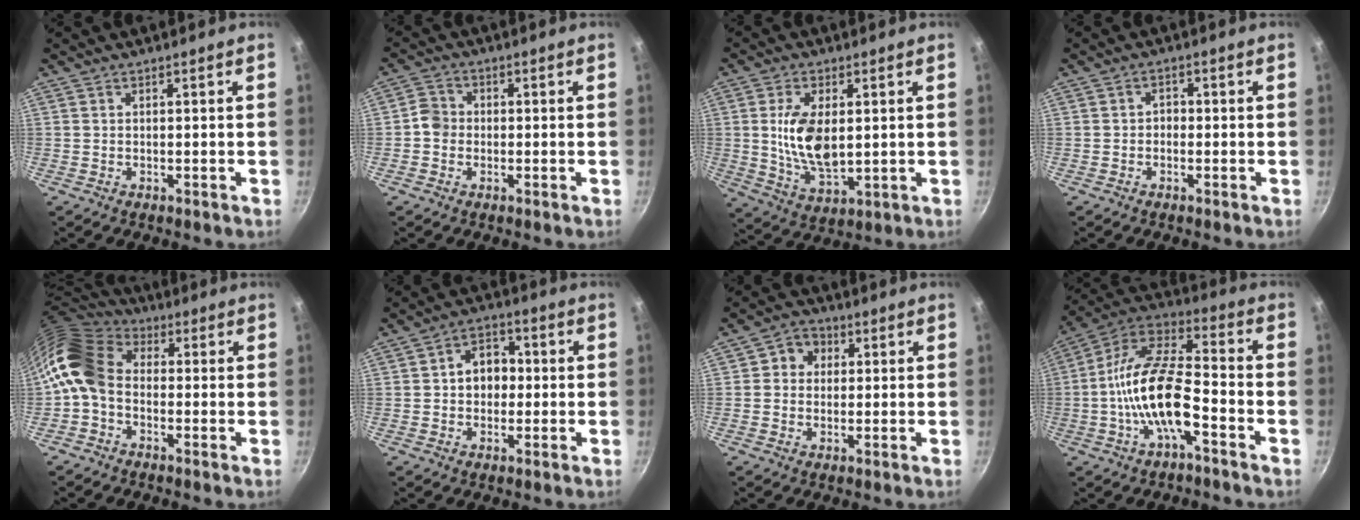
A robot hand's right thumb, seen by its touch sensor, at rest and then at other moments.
{"total": 3.6, "force": [-0.7, 3.2, 1.4], "torque": [-0.011, 0.012, -0.025]}
{"total": 11.5, "force": [1.3, 6.0, 9.6], "torque": [-0.176, -0.013, 0.033]}
{"total": 1.6, "force": [-0.5, 1.3, 0.8], "torque": [-0.006, 0.008, -0.012]}
{"total": 12.0, "force": [-2.1, 8.9, 7.8], "torque": [-0.141, 0.042, -0.066]}
{"total": 7.2, "force": [0.1, 5.6, 4.4], "torque": [-0.027, 0.016, -0.004]}
{"total": 5.7, "force": [1.3, 5.1, 2.3], "torque": [-0.001, 0.003, 0.009]}
{"total": 16.2, "force": [-5.0, 6.2, 14.1], "torque": [-0.258, 0.044, -0.112]}